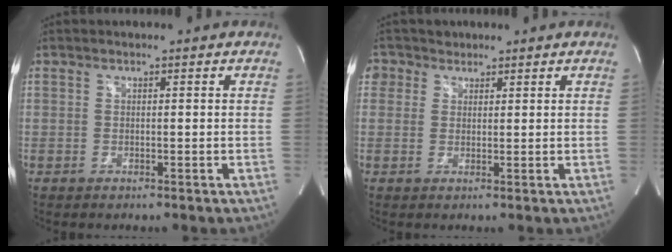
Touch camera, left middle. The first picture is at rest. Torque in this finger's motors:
{"motor_torque": [0.07, -0.04, -0.07, 0.01]}